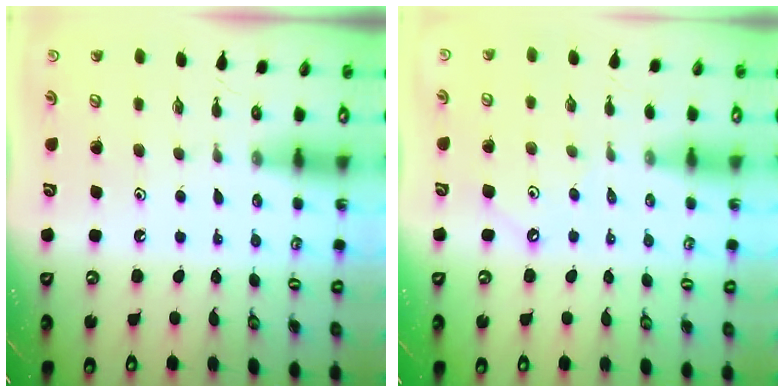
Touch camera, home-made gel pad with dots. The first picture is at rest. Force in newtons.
{"total": 2.8, "press": 2.8, "slide": 0.5}